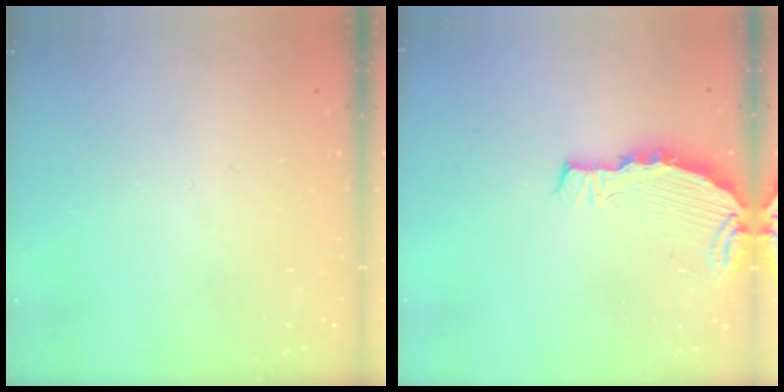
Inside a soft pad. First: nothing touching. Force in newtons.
{"total": 4.4, "press": 4.3, "slide": 0.4}